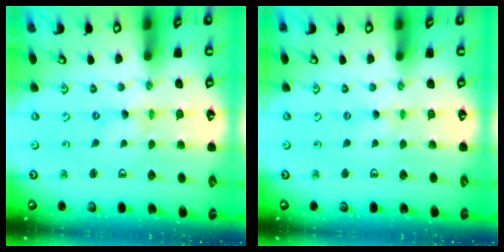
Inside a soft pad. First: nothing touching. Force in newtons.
{"total": 1.8, "press": 1.8, "slide": 0.4}